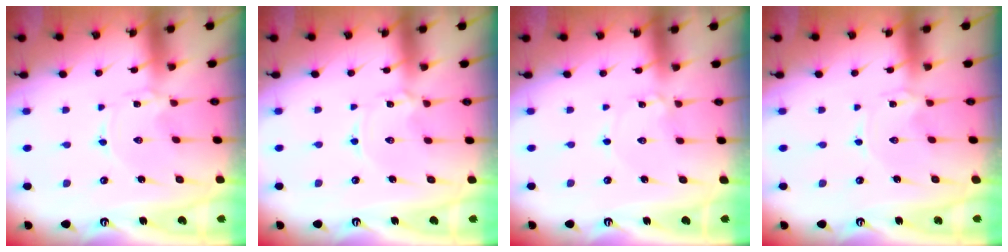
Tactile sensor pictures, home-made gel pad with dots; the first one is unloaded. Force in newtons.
{"total": 0.9, "press": 0.9, "slide": 0.1}
{"total": 1.0, "press": 1.0, "slide": 0.0}
{"total": 0.0}